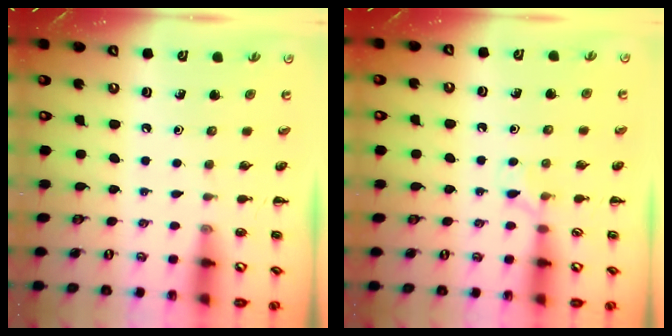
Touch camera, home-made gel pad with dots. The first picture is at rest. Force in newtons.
{"total": 4.5, "press": 4.2, "slide": 1.6}